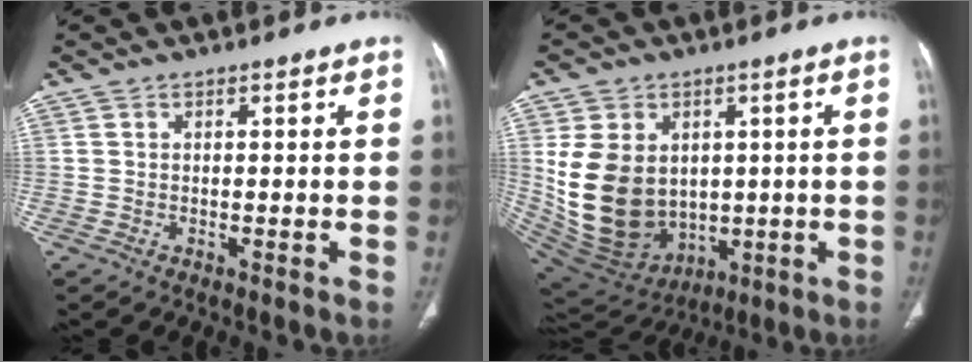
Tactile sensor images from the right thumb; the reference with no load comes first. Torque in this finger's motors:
{"motor_torque": [-0.79, 1.75, 1.71, 0.36, 0.23]}